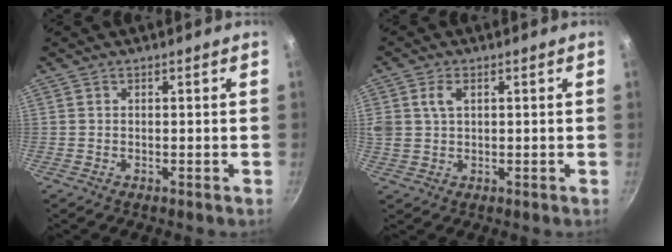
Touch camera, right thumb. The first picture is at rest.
{"total": 5.0, "force": [1.6, 3.3, 3.4], "torque": [-0.058, 0.005, 0.031]}